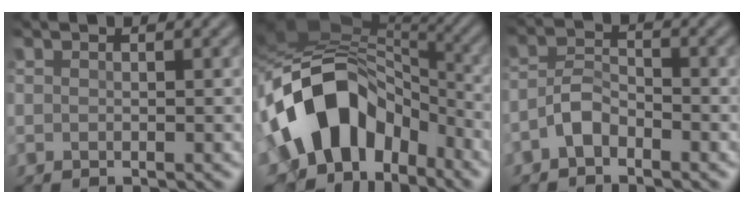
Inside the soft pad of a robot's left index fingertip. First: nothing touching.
{"total": 12.9, "force": [-2.7, 8.9, 9.0], "torque": [-0.158, 0.011, -0.057]}
{"total": 2.4, "force": [-1.7, 1.0, 1.4], "torque": [-0.029, 0.014, -0.039]}